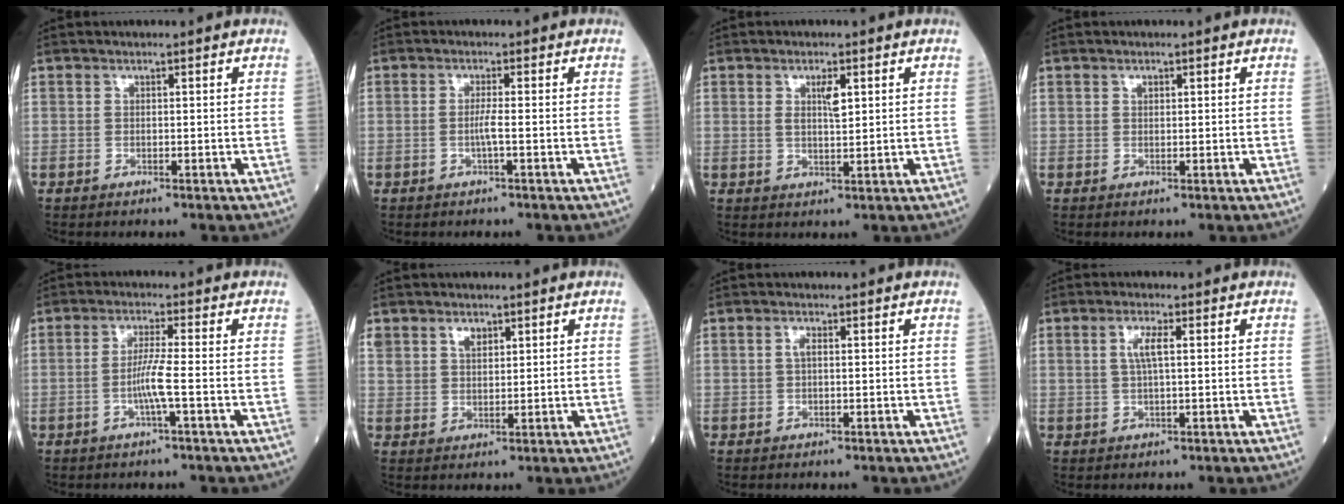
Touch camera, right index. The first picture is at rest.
{"total": 1.8, "force": [-0.5, -0.3, 1.8], "torque": [-0.035, 0.000, -0.011]}
{"total": 3.0, "force": [1.1, 0.7, 2.7], "torque": [-0.050, 0.001, 0.020]}
{"total": 0.8, "force": [0.5, 0.5, 0.5], "torque": [-0.008, -0.002, 0.007]}
{"total": 4.1, "force": [-1.2, -0.7, 3.8], "torque": [-0.079, 0.000, -0.025]}
{"total": 3.9, "force": [2.2, 2.5, 1.9], "torque": [-0.039, 0.009, 0.047]}
{"total": 1.1, "force": [0.2, 0.3, 1.1], "torque": [-0.023, 0.002, 0.002]}
{"total": 3.3, "force": [0.8, 0.6, 3.1], "torque": [-0.066, 0.006, 0.016]}